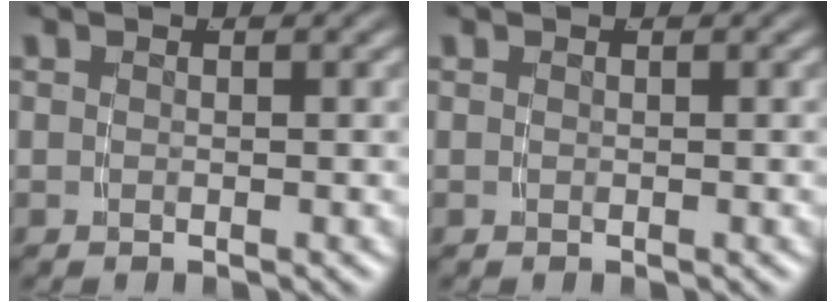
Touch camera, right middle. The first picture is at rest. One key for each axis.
{"total": 0.0}